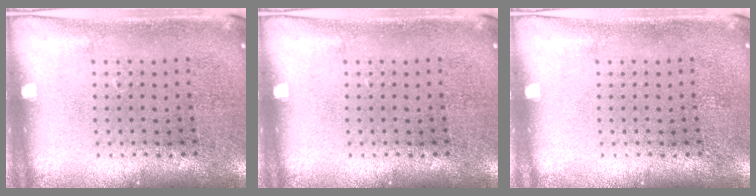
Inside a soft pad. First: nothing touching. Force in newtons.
{"total": 0.0}
{"total": 0.0}